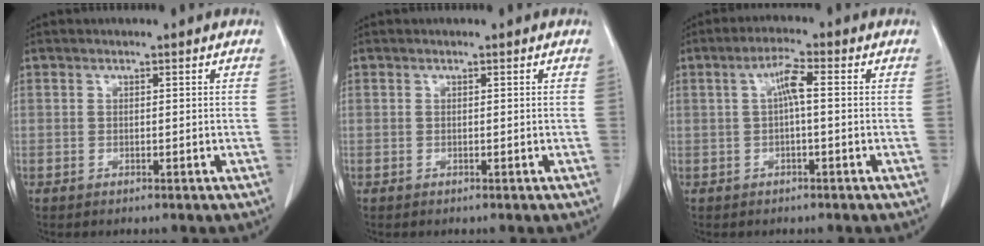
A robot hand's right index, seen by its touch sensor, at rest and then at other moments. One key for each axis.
{"total": 0.0}
{"total": 3.7, "fx": 0.4, "fy": 0.4, "fz": 3.7, "tx": -0.068, "ty": 0.010, "tz": 0.006}